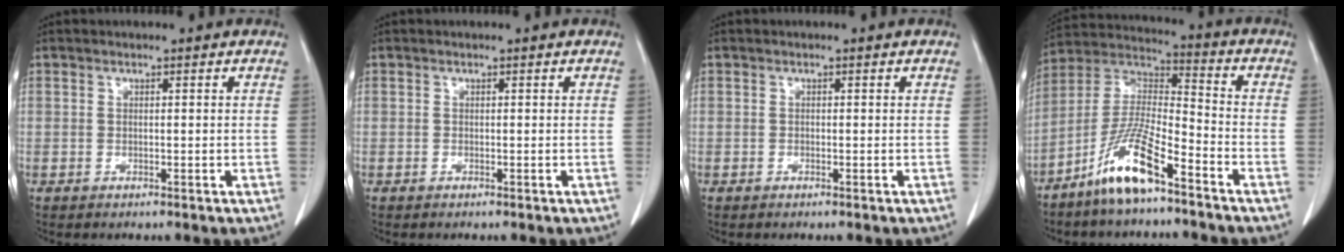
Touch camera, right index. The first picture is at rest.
{"total": 0.0}
{"total": 0.0}
{"total": 11.9, "force": [-7.9, 1.7, 8.8], "torque": [-0.185, -0.006, -0.155]}